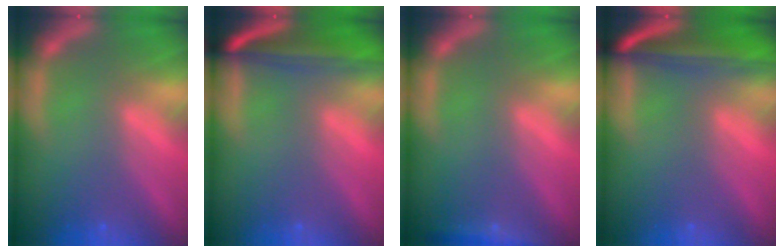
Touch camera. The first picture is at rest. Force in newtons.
{"total": 8.1}
{"total": 2.4}
{"total": 8.5}